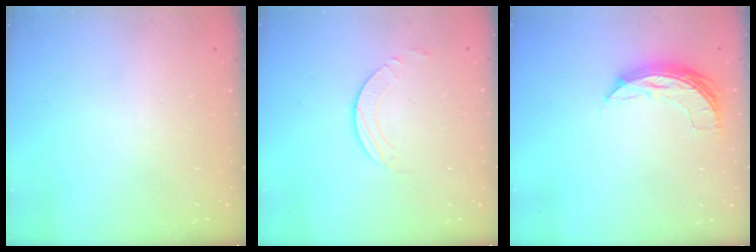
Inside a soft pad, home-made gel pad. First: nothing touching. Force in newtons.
{"total": 2.8, "press": 2.8, "slide": 0.2}
{"total": 6.7, "press": 6.7, "slide": 0.4}